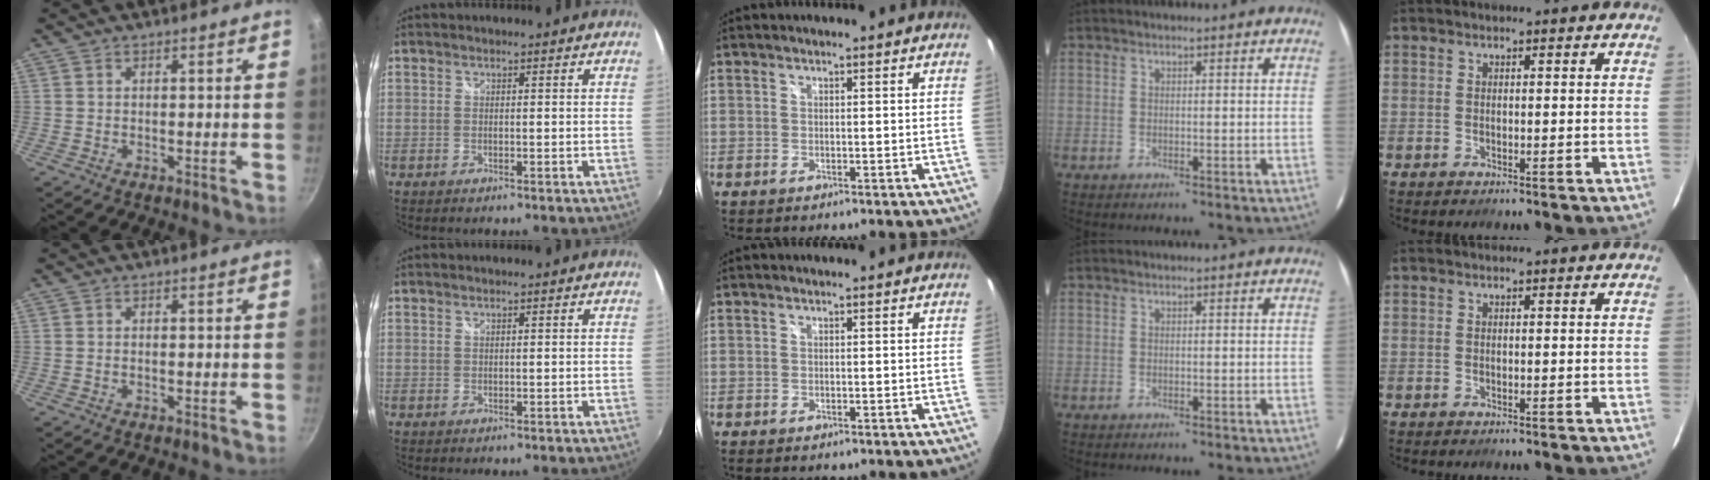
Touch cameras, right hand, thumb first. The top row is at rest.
{}